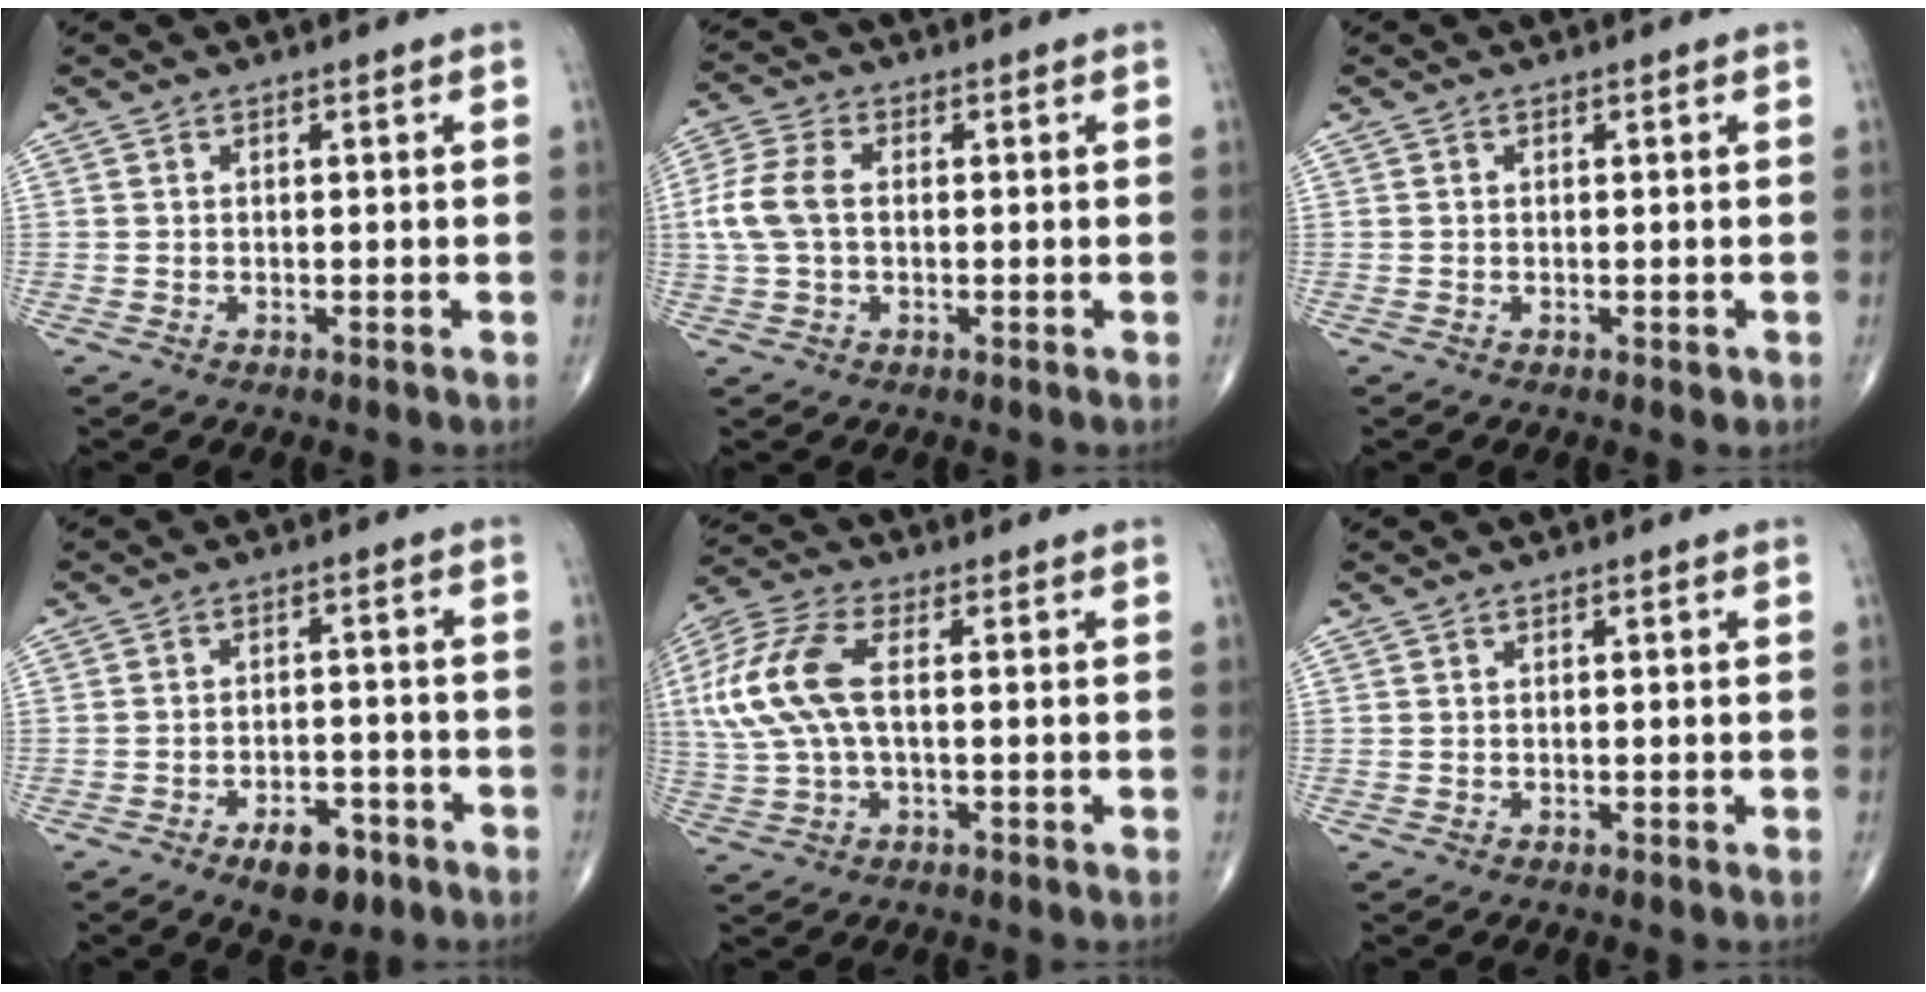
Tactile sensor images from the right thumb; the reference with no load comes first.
{"total": 7.3, "force": [0.2, 4.6, 5.6], "torque": [-0.138, 0.017, -0.001]}
{"total": 0.8, "force": [-0.2, 0.6, 0.6], "torque": [-0.004, -0.001, -0.002]}
{"total": 7.1, "force": [-4.2, 3.7, 4.2], "torque": [-0.045, 0.023, -0.061]}
{"total": 12.8, "force": [1.3, 6.2, 11.1], "torque": [-0.266, 0.023, 0.024]}
{"total": 0.0}